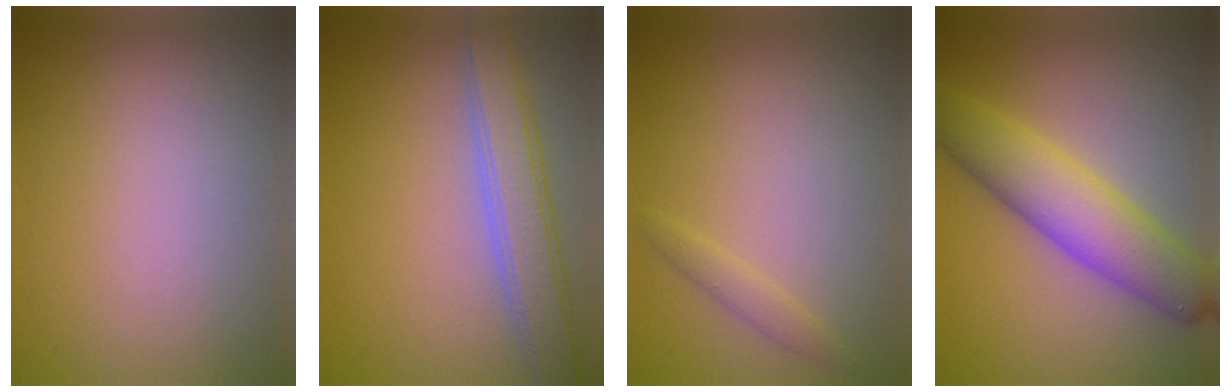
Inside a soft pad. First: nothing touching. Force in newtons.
{"total": 4.6, "press": 4.6, "slide": 0.4}
{"total": 1.0, "press": 1.0, "slide": 0.1}
{"total": 6.6, "press": 6.6, "slide": 0.1}